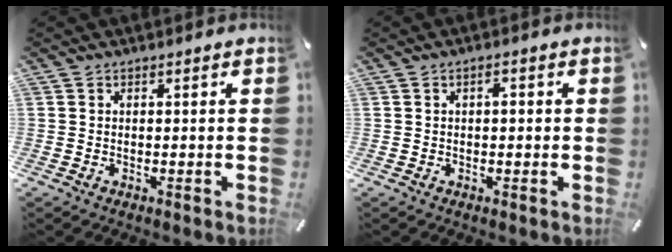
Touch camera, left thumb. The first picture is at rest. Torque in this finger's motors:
{"motor_torque": [-0.03, -0.27, -0.01, 0.28, -0.08]}